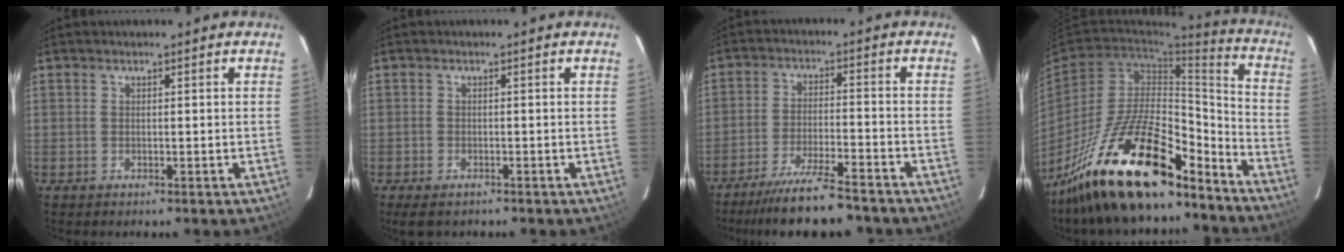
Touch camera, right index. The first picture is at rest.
{"total": 3.6, "force": [-2.7, 1.8, 1.6], "torque": [-0.040, -0.014, -0.045]}
{"total": 13.5, "force": [-11.8, 1.9, 6.3], "torque": [-0.139, -0.017, -0.189]}
{"total": 25.2, "force": [-18.7, 7.6, 15.0], "torque": [-0.262, -0.007, -0.304]}